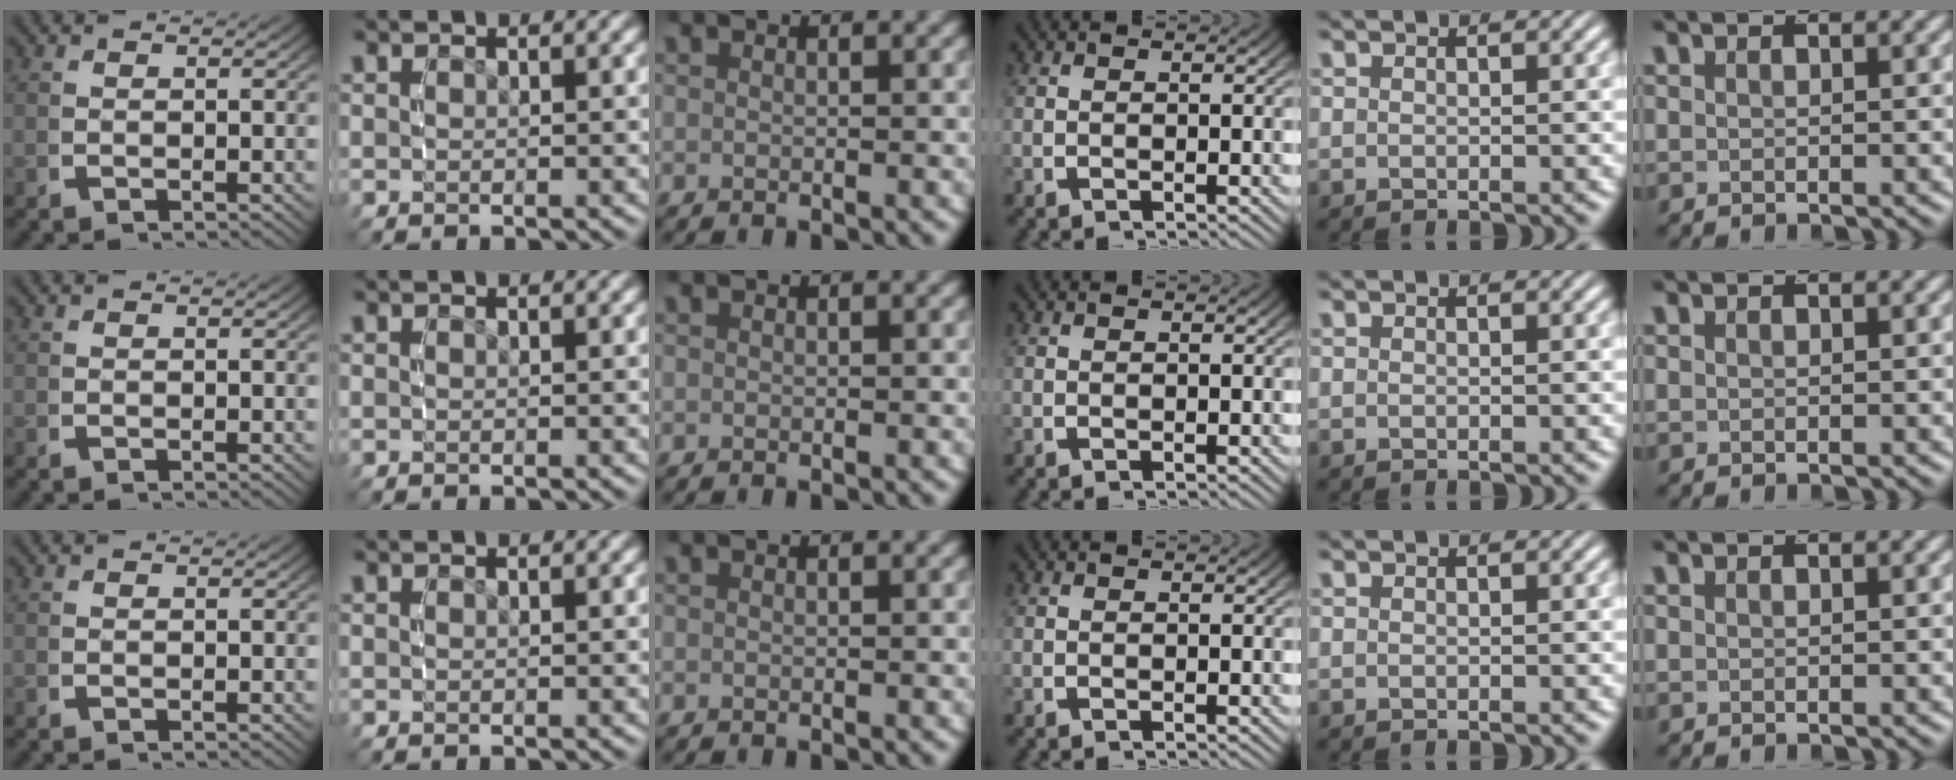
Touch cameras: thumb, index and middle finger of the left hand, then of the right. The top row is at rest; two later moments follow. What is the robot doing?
{"motion": "reach", "object": "markers"}